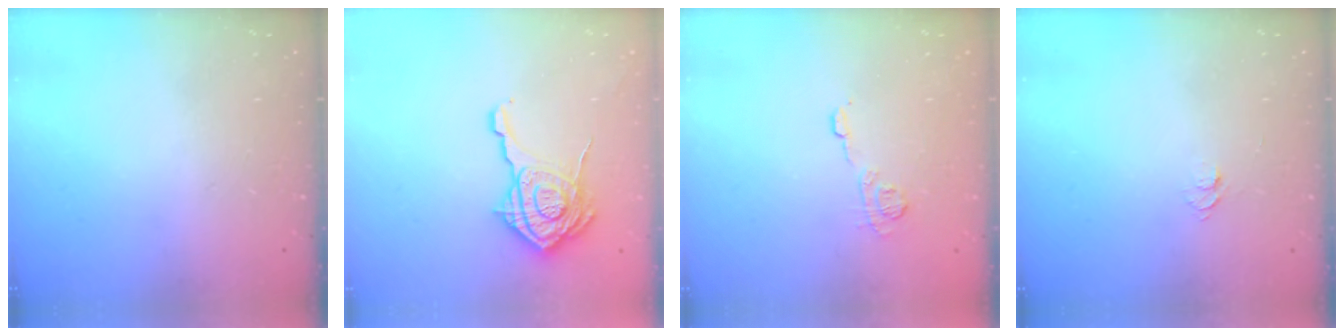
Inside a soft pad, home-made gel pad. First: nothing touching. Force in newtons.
{"total": 17.3, "press": 17.3, "slide": 0.6}
{"total": 7.7, "press": 7.6, "slide": 1.2}
{"total": 4.7, "press": 4.6, "slide": 0.5}